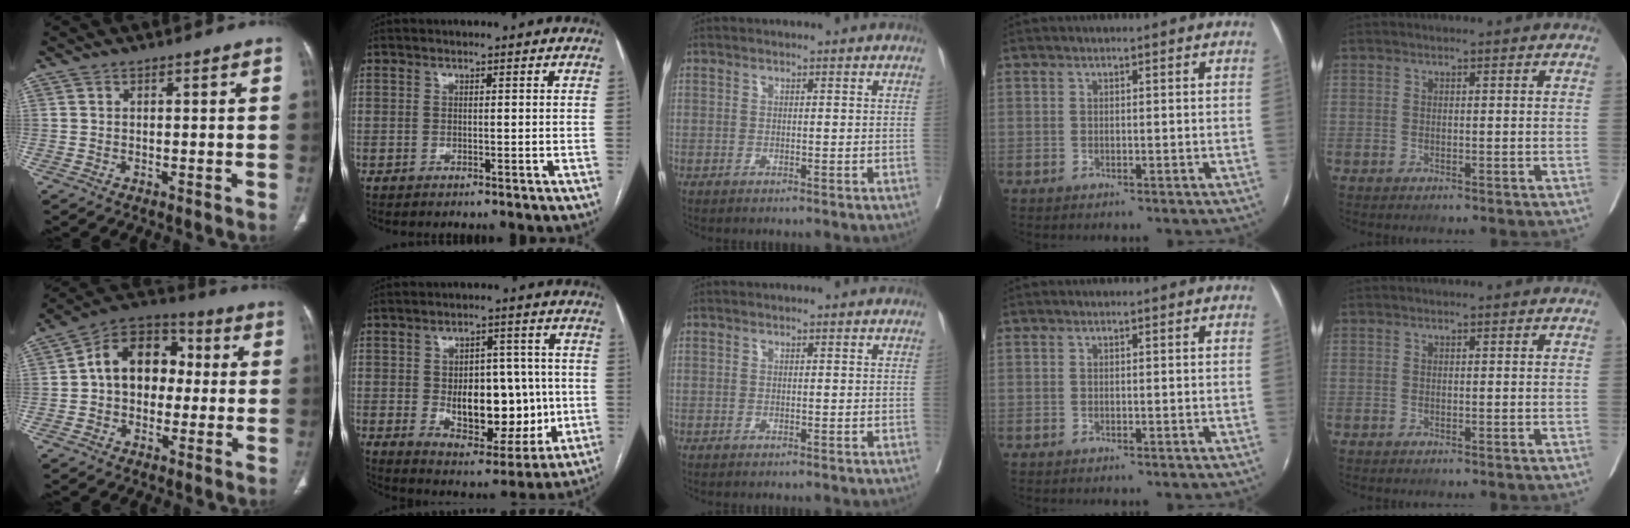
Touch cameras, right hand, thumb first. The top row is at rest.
{"thumb": {"total": 13.5, "force": [0.9, 10.0, 9.0], "torque": [-0.105, 0.032, 0.001]}, "index": {"total": 13.9, "force": [-0.9, 7.8, 11.5], "torque": [-0.164, 0.012, 0.003]}}